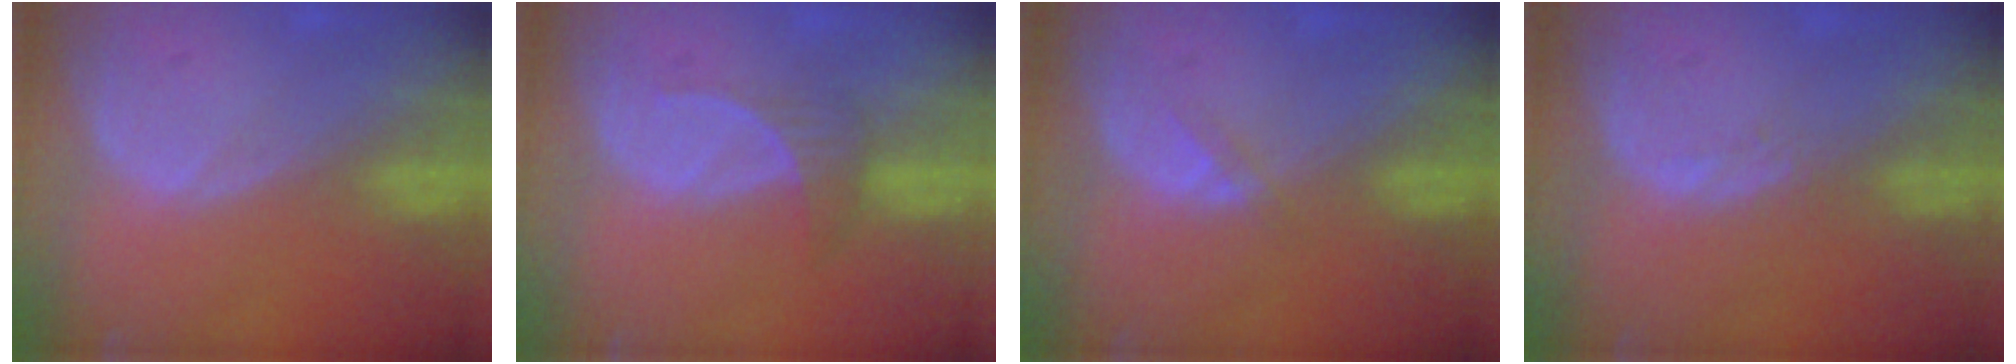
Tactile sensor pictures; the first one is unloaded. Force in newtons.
{"total": 2.8, "press": 2.7, "slide": 0.9}
{"total": 1.4, "press": 1.1, "slide": 0.8}
{"total": 0.9, "press": 0.8, "slide": 0.4}